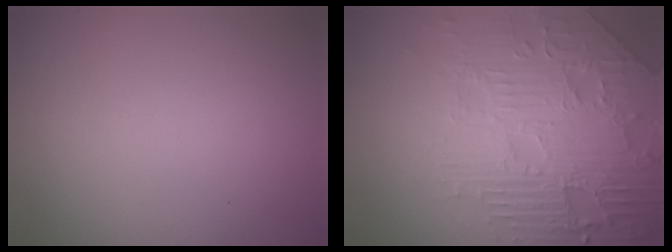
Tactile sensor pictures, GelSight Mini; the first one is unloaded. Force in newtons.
{"total": 7.0, "press": 5.7, "slide": 4.1}